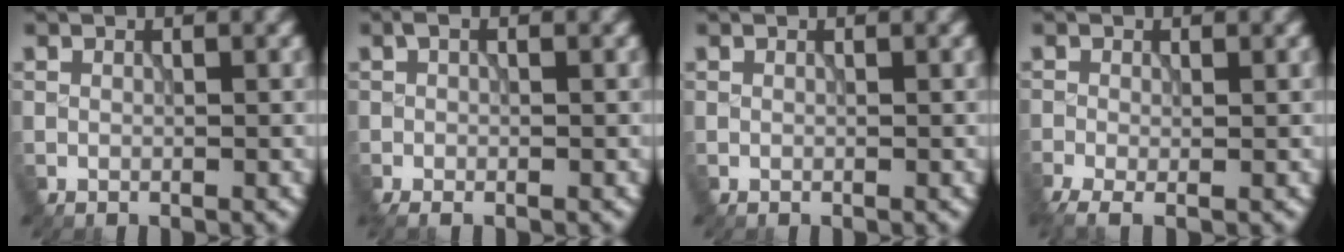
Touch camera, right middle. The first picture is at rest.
{"total": 2.2, "force": [-0.1, 0.7, 2.1], "torque": [-0.038, -0.001, -0.002]}
{"total": 0.0}
{"total": 2.6, "force": [-1.3, 0.9, 2.1], "torque": [-0.046, -0.012, -0.023]}